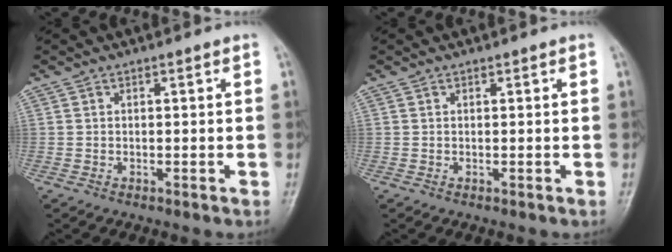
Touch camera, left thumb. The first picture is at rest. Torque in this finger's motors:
{"motor_torque": [-0.05, 0.00, -0.10, -0.01, 0.00]}